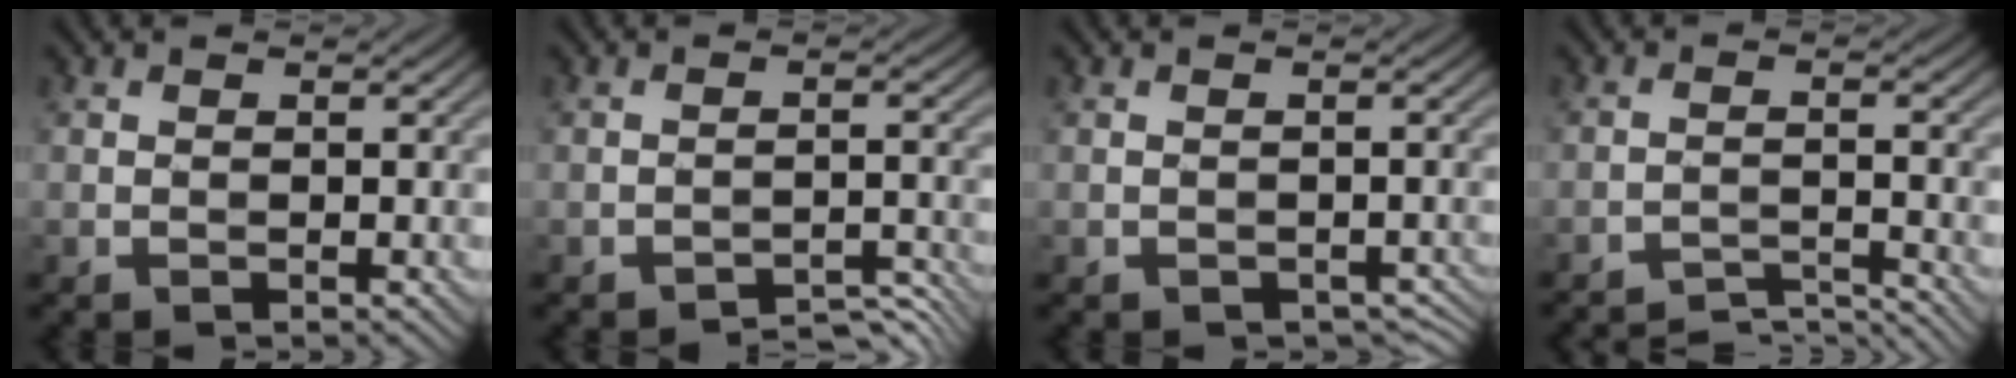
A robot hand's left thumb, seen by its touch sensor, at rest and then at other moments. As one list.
[{"total": 2.8, "force": [-2.8, -0.1, 0.2], "torque": [0.005, 0.008, -0.045]}, {"total": 0.8, "force": [-0.7, 0.4, 0.2], "torque": [-0.008, -0.004, -0.010]}, {"total": 4.8, "force": [-4.7, -0.3, 0.5], "torque": [-0.005, 0.010, -0.087]}]